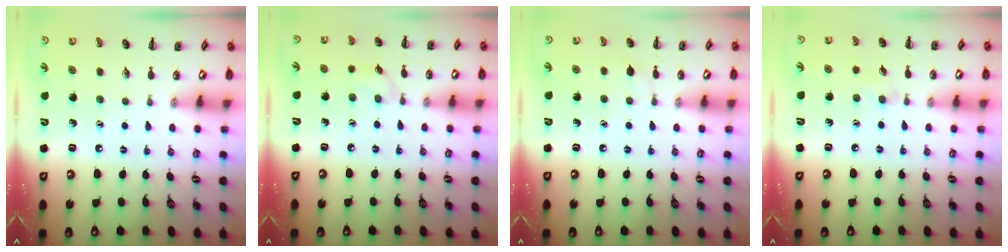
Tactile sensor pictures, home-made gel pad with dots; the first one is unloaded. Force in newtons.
{"total": 5.4, "press": 5.0, "slide": 2.0}
{"total": 3.7, "press": 3.6, "slide": 0.9}
{"total": 3.9, "press": 3.6, "slide": 1.5}